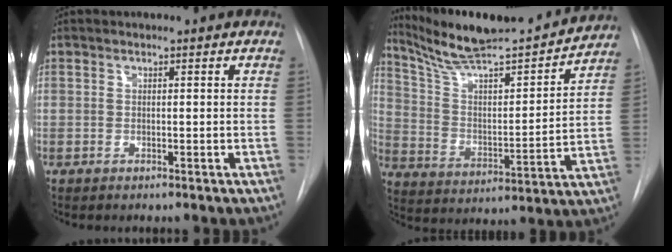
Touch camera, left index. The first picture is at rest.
{"total": 20.8, "force": [19.3, 1.8, 7.6], "torque": [-0.127, -0.016, 0.300]}